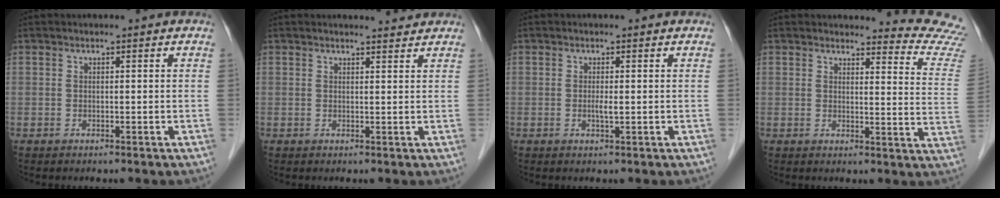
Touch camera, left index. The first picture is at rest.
{"total": 2.3, "force": [2.3, 0.1, 0.1], "torque": [-0.007, -0.002, 0.028]}
{"total": 1.2, "force": [-0.1, 0.1, 1.1], "torque": [-0.025, -0.002, -0.001]}
{"total": 11.5, "force": [11.5, -0.8, 0.0], "torque": [0.016, -0.125, 0.096]}